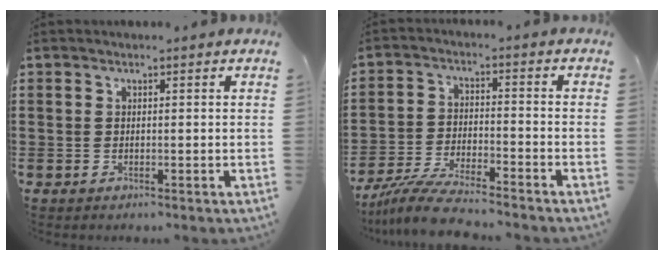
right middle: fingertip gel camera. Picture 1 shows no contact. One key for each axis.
{"total": 7.1, "fx": -6.5, "fy": 0.5, "fz": 3.0, "tx": -0.069, "ty": -0.006, "tz": -0.127}